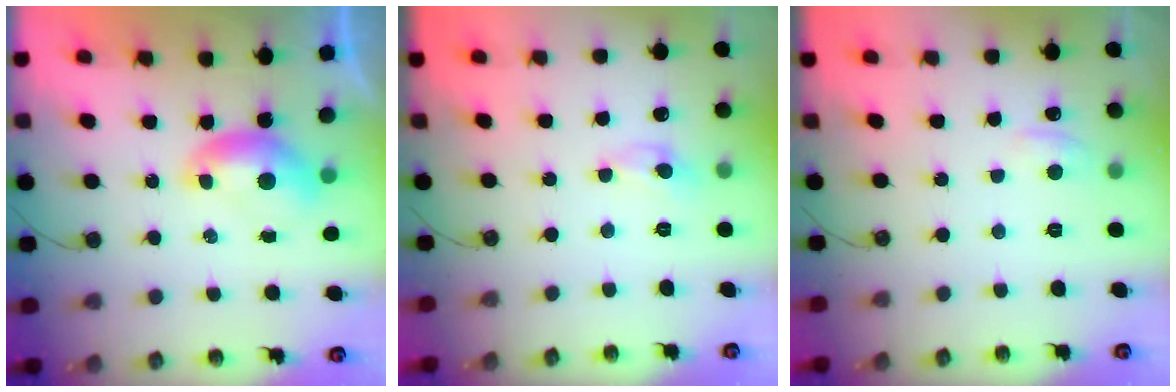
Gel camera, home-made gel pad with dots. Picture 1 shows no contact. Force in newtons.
{"total": 0.0}
{"total": 0.8, "press": 0.1, "slide": 0.8}